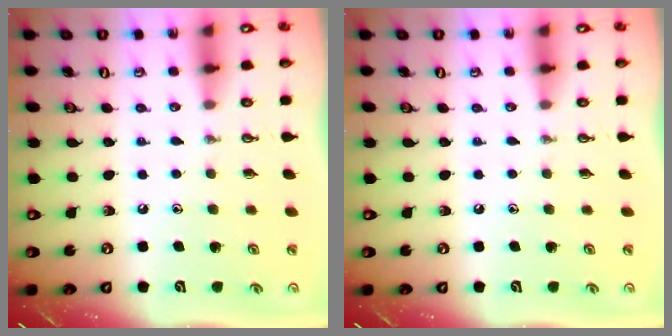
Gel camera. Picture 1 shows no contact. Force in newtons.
{"total": 0.0}